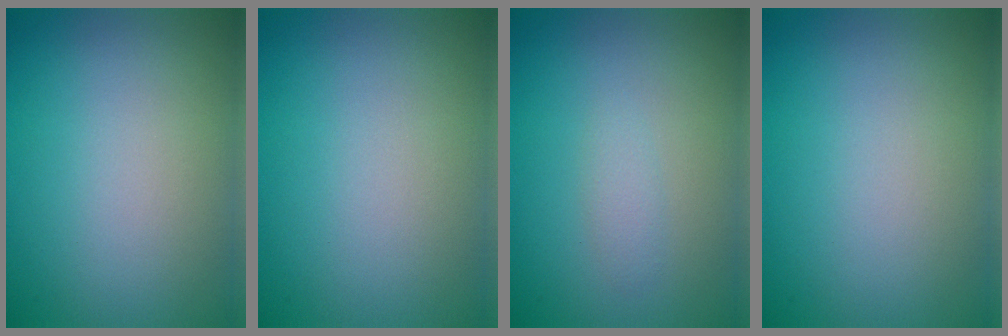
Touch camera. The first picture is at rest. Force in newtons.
{"total": 0.0}
{"total": 1.0, "press": 1.0, "slide": 0.0}
{"total": 0.0}